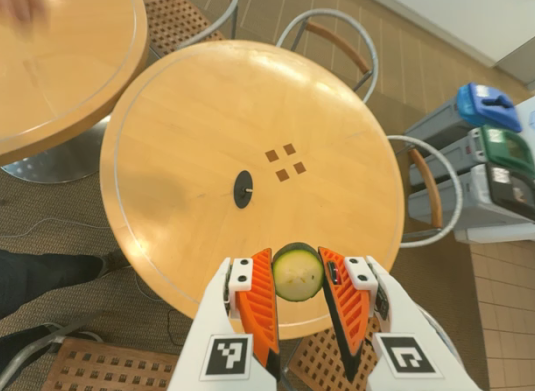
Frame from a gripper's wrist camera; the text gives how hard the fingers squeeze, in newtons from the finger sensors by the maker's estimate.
{"total": 9.1, "left": 9.0, "right": 9.2}